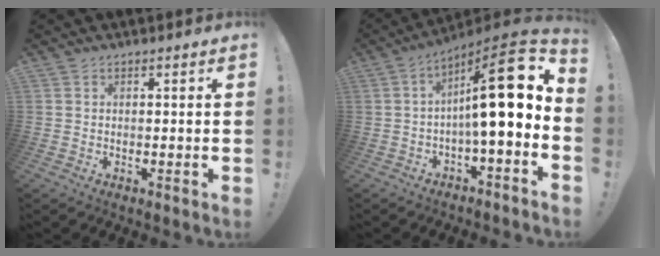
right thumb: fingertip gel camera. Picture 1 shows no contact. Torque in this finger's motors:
{"motor_torque": [2.60, 2.41, 1.78, -0.99, 0.38]}